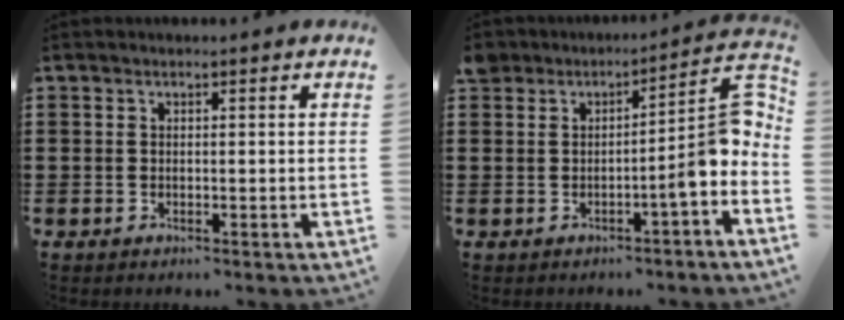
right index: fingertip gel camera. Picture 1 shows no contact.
{"total": 6.8, "force": [0.1, 1.5, 6.6], "torque": [-0.094, -0.016, -0.002]}